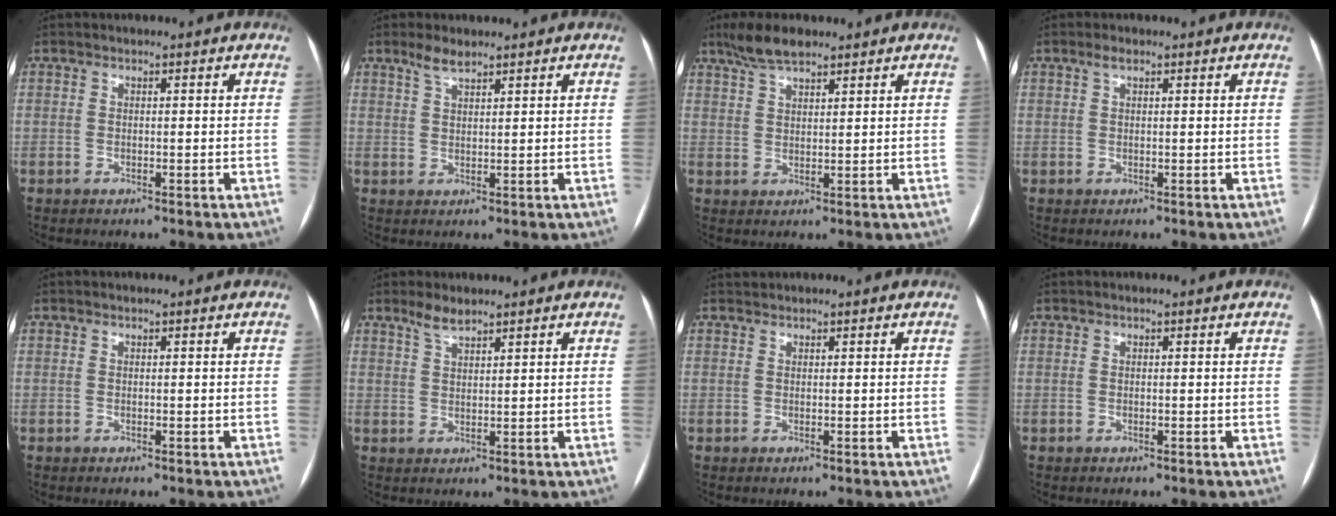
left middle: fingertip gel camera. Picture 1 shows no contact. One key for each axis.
{"total": 2.6, "fx": 2.2, "fy": 0.5, "fz": 1.4, "tx": -0.034, "ty": 0.006, "tz": 0.043}
{"total": 5.5, "fx": 4.3, "fy": 1.5, "fz": 3.0, "tx": -0.065, "ty": 0.015, "tz": 0.081}
{"total": 1.1, "fx": 0.7, "fy": 0.3, "fz": 0.8, "tx": -0.016, "ty": 0.007, "tz": 0.014}
{"total": 0.0}
{"total": 2.7, "fx": 2.3, "fy": 0.5, "fz": 1.3, "tx": -0.030, "ty": 0.005, "tz": 0.046}
{"total": 0.6, "fx": 0.5, "fy": 0.1, "fz": -0.2, "tx": -0.004, "ty": 0.012, "tz": 0.013}
{"total": 0.0}